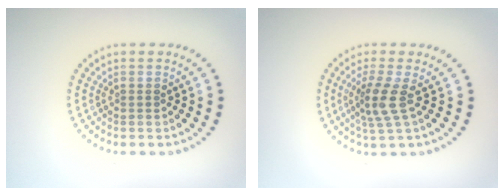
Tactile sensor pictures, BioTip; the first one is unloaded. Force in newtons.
{"total": 2.9, "press": 2.2, "slide": 1.8}